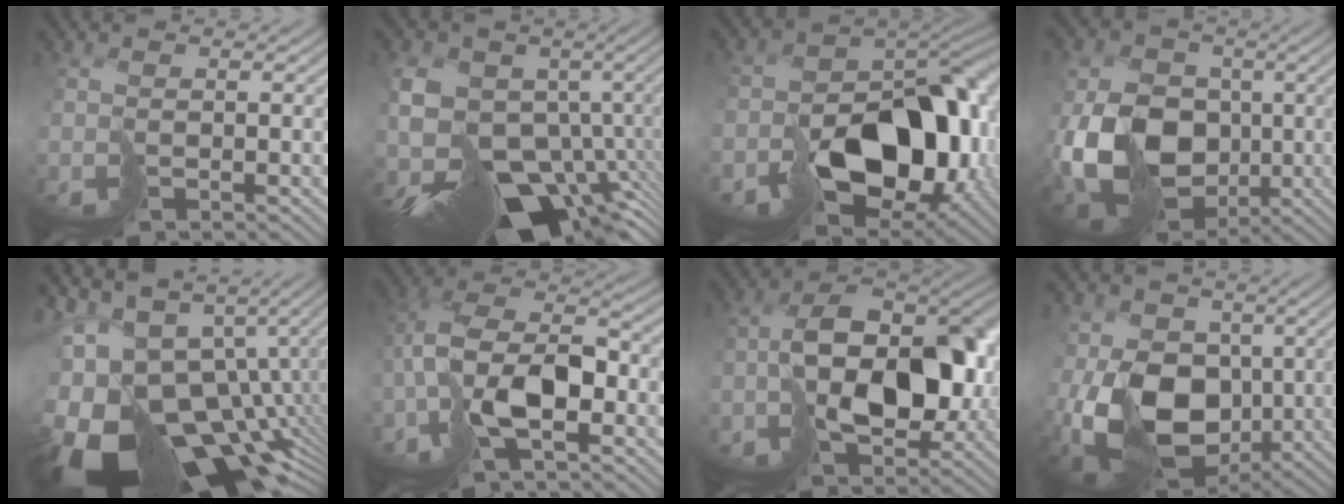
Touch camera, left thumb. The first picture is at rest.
{"total": 13.4, "force": [-2.6, 9.8, 8.8], "torque": [-0.174, -0.011, -0.044]}
{"total": 17.0, "force": [-5.4, 11.7, 11.1], "torque": [-0.140, -0.038, -0.072]}
{"total": 15.9, "force": [-2.3, 12.3, 9.8], "torque": [-0.204, -0.004, -0.039]}
{"total": 17.2, "force": [-4.5, 10.9, 12.5], "torque": [-0.214, -0.009, -0.051]}
{"total": 9.8, "force": [-3.2, 5.1, 7.8], "torque": [-0.154, 0.010, -0.069]}
{"total": 12.4, "force": [-1.4, 8.0, 9.3], "torque": [-0.118, 0.011, -0.019]}
{"total": 14.5, "force": [-1.3, 10.2, 10.3], "torque": [-0.204, -0.013, -0.009]}